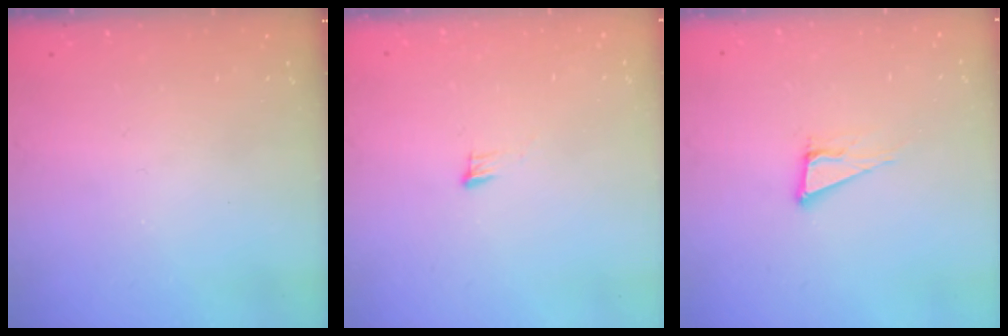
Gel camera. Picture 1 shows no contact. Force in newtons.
{"total": 4.3, "press": 4.1, "slide": 1.0}
{"total": 6.8, "press": 6.2, "slide": 2.8}